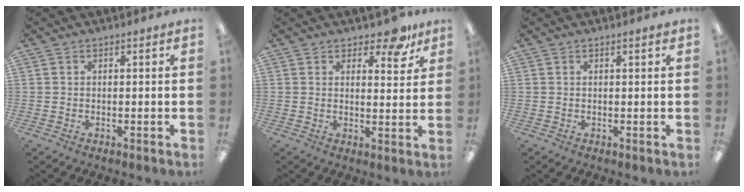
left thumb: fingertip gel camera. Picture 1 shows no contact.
{"total": 7.4, "force": [5.6, 3.2, 3.6], "torque": [-0.036, -0.032, 0.095]}
{"total": 0.7, "force": [0.4, 0.0, 0.5], "torque": [-0.010, 0.002, 0.007]}